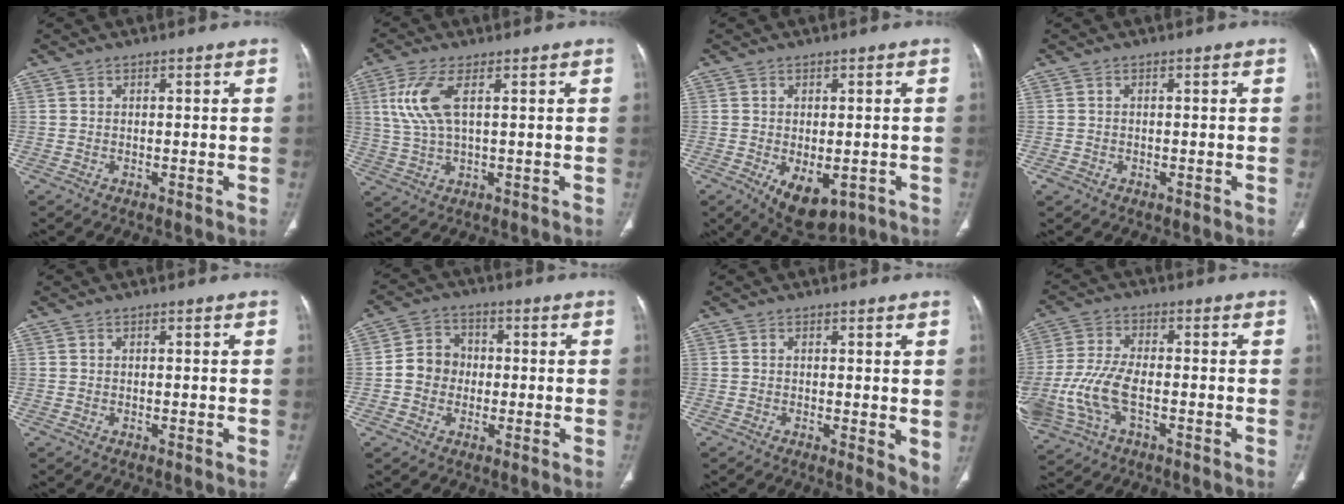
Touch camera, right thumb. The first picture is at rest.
{"total": 7.7, "force": [2.3, 2.7, 6.9], "torque": [-0.177, 0.003, 0.050]}
{"total": 8.5, "force": [-3.2, 4.8, 6.3], "torque": [-0.084, -0.004, -0.033]}
{"total": 1.0, "force": [-0.5, 0.8, 0.4], "torque": [-0.010, 0.004, -0.008]}
{"total": 0.0}
{"total": 6.8, "force": [-0.6, 6.0, 3.0], "torque": [-0.026, 0.019, -0.022]}
{"total": 4.4, "force": [0.1, 1.6, 4.2], "torque": [-0.050, -0.013, 0.001]}
{"total": 12.5, "force": [-3.1, 6.6, 10.1], "torque": [-0.234, 0.012, -0.055]}